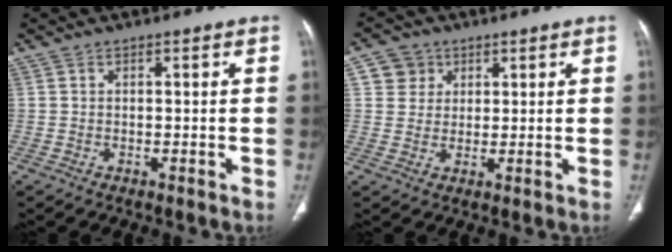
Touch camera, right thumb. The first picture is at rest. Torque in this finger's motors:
{"motor_torque": [0.67, 0.74, 0.26, -0.22, 0.10]}